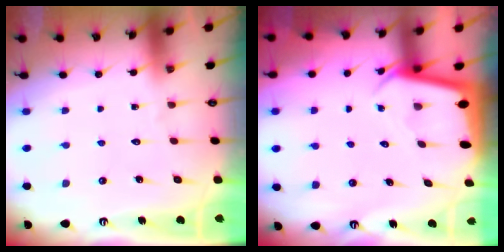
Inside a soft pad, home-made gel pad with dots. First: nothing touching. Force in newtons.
{"total": 2.2, "press": 2.2, "slide": 0.1}